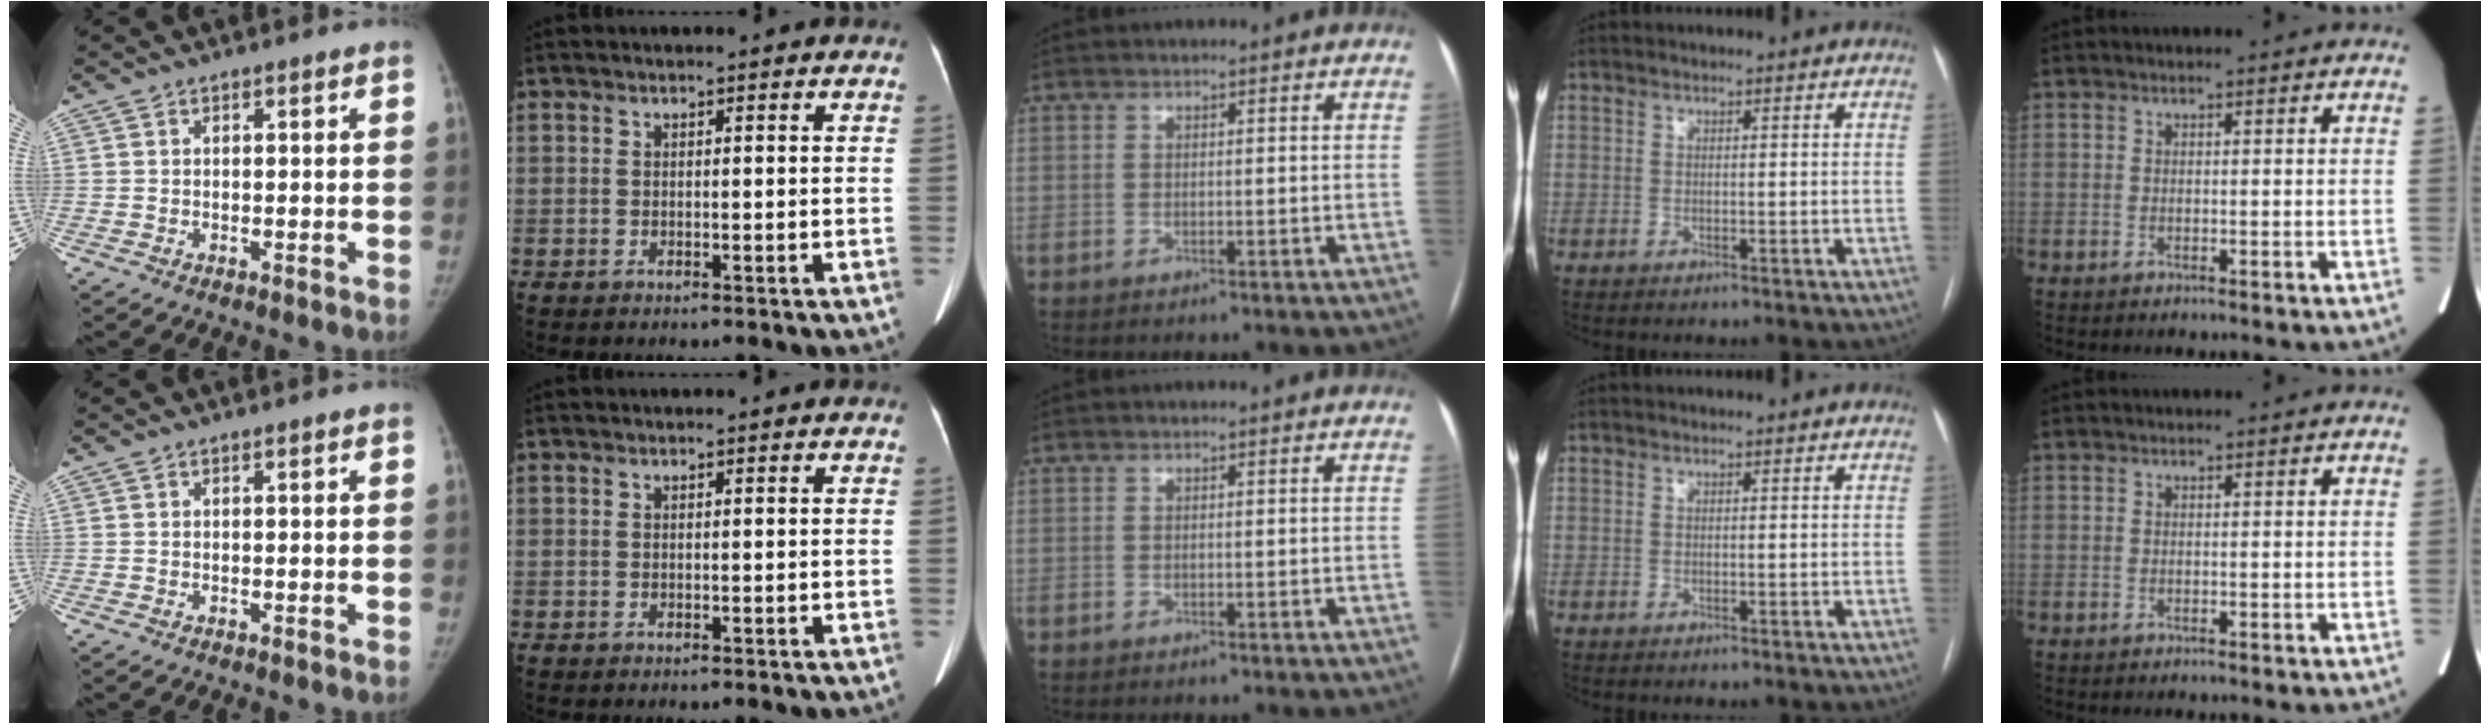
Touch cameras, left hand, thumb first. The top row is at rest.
{}